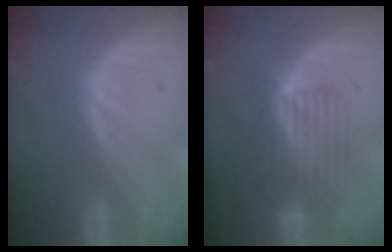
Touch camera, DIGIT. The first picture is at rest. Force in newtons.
{"total": 6.3, "press": 6.2, "slide": 1.1}